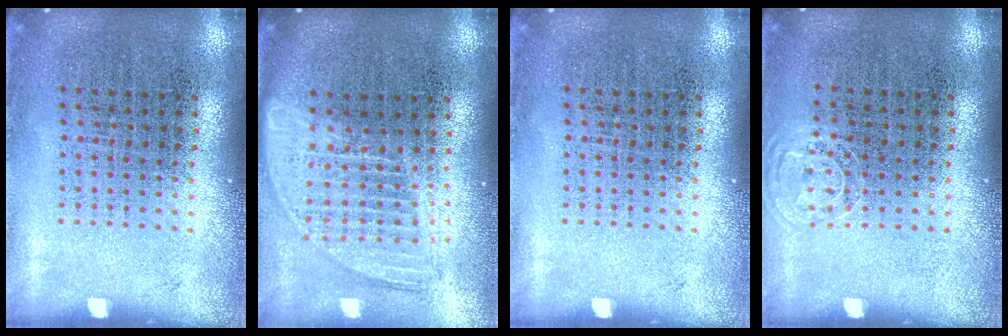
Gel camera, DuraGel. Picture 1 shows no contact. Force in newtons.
{"total": 1.7, "press": 1.4, "slide": 0.9}
{"total": 0.0}
{"total": 0.7, "press": 0.6, "slide": 0.3}